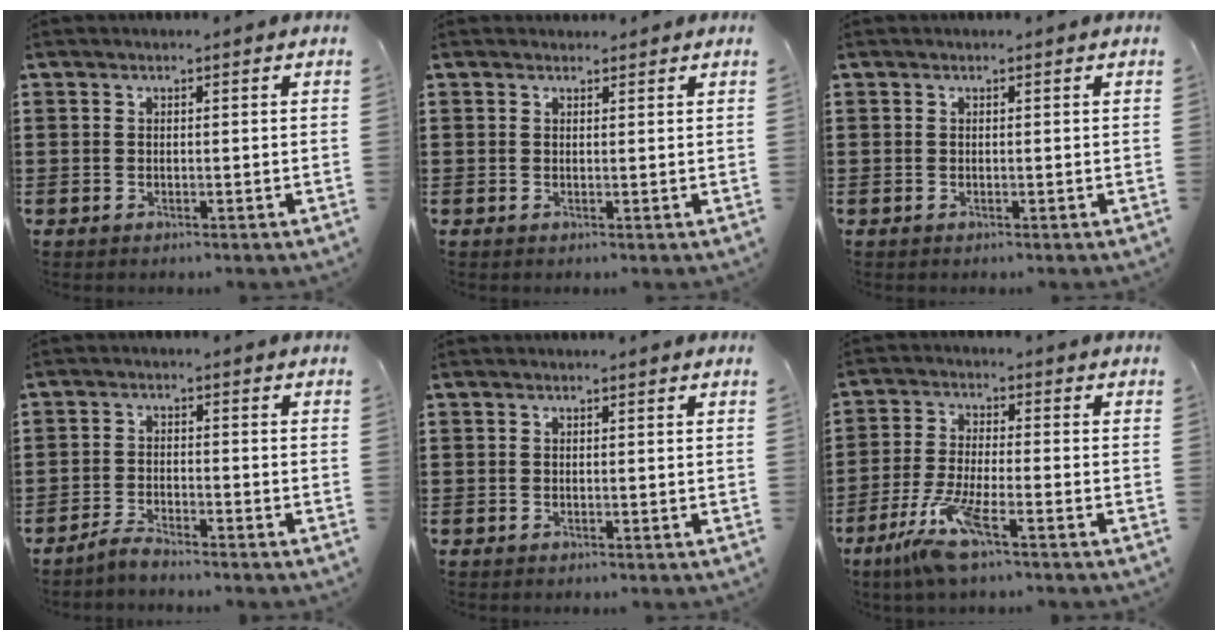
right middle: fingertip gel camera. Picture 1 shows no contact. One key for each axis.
{"total": 0.7, "fx": 0.6, "fy": 0.3, "fz": -0.1, "tx": 0.009, "ty": -0.001, "tz": 0.011}
{"total": 0.0}
{"total": 2.6, "fx": -2.4, "fy": 0.0, "fz": 0.8, "tx": -0.024, "ty": 0.001, "tz": -0.050}
{"total": 0.0}
{"total": 7.5, "fx": -4.6, "fy": 1.0, "fz": 5.9, "tx": -0.133, "ty": -0.016, "tz": -0.087}